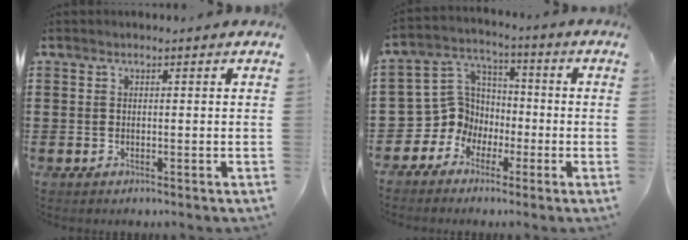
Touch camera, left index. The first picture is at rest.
{"total": 8.2, "force": [-1.9, 7.7, 2.1], "torque": [-0.098, -0.003, -0.041]}